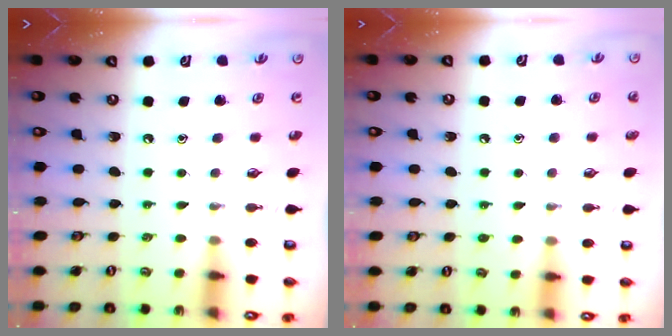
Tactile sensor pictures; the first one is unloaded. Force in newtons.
{"total": 4.3, "press": 4.2, "slide": 0.5}